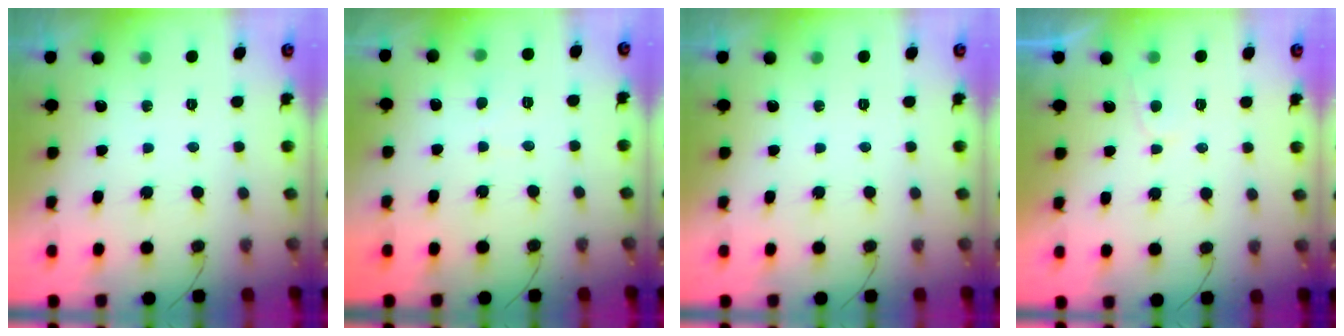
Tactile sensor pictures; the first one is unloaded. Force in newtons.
{"total": 3.4, "press": 3.3, "slide": 0.4}
{"total": 0.0}
{"total": 2.0, "press": 2.0, "slide": 0.2}